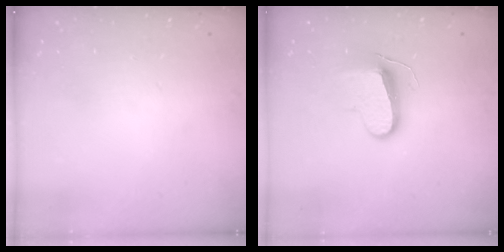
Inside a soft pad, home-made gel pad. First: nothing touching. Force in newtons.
{"total": 9.5, "press": 9.5, "slide": 0.1}